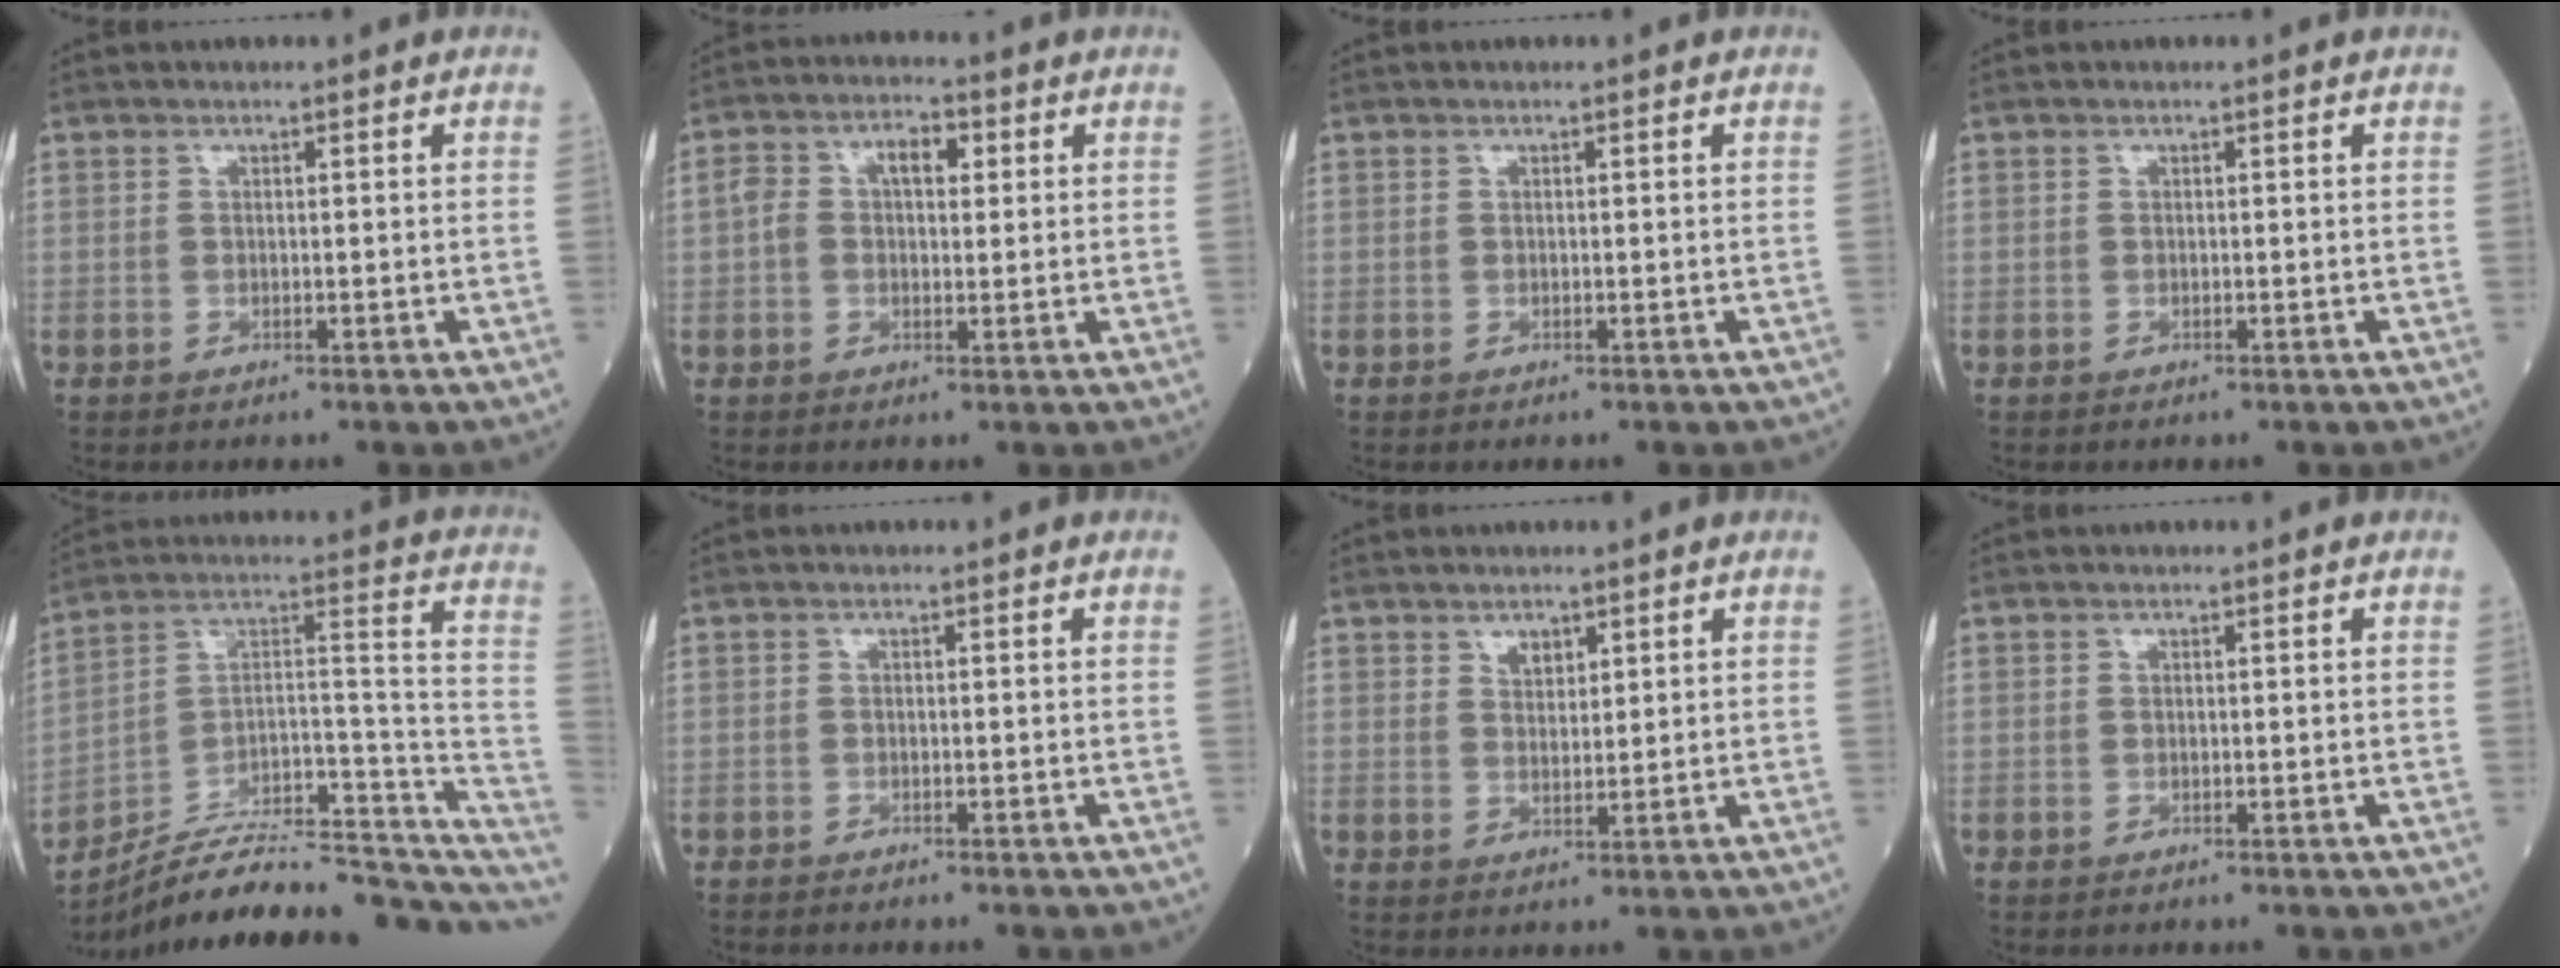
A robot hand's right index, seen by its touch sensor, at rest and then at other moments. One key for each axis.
{"total": 6.4, "fx": 1.2, "fy": 3.5, "fz": 5.2, "tx": -0.102, "ty": 0.031, "tz": 0.022}
{"total": 0.0}
{"total": 0.0}
{"total": 21.0, "fx": -17.8, "fy": 5.5, "fz": 9.7, "tx": -0.113, "ty": 0.061, "tz": -0.272}
{"total": 1.1, "fx": -1.0, "fy": 0.1, "fz": 0.3, "tx": -0.007, "ty": -0.001, "tz": -0.017}
{"total": 2.2, "fx": 1.5, "fy": 1.1, "fz": 1.1, "tx": -0.019, "ty": -0.001, "tz": 0.030}
{"total": 0.0}